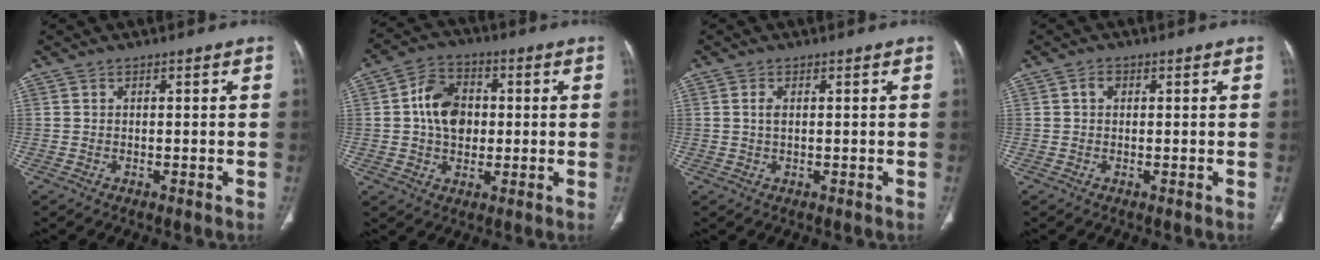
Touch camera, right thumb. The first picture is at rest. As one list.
[{"total": 10.1, "force": [0.8, 7.5, 6.8], "torque": [-0.093, 0.014, 0.009]}, {"total": 1.7, "force": [0.3, 0.8, 1.4], "torque": [-0.033, 0.002, 0.010]}, {"total": 1.5, "force": [0.3, 1.1, 0.9], "torque": [-0.013, 0.007, 0.004]}]